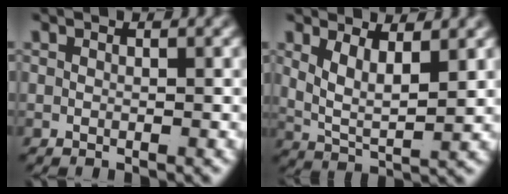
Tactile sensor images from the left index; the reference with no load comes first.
{"total": 4.8, "force": [1.4, 2.9, 3.5], "torque": [-0.078, -0.019, 0.028]}